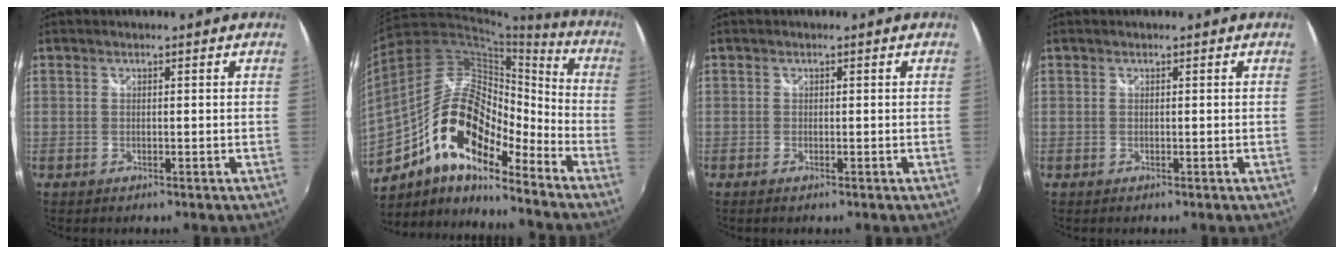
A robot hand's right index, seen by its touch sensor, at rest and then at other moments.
{"total": 19.8, "force": [-11.5, 7.6, 14.2], "torque": [-0.259, -0.007, -0.220]}
{"total": 0.6, "force": [-0.4, 0.3, 0.2], "torque": [-0.005, -0.004, -0.010]}
{"total": 0.0}